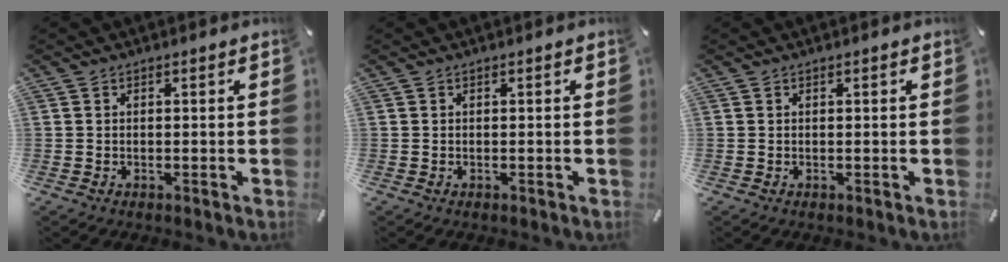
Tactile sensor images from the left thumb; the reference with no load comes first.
{"total": 0.0}
{"total": 0.0}